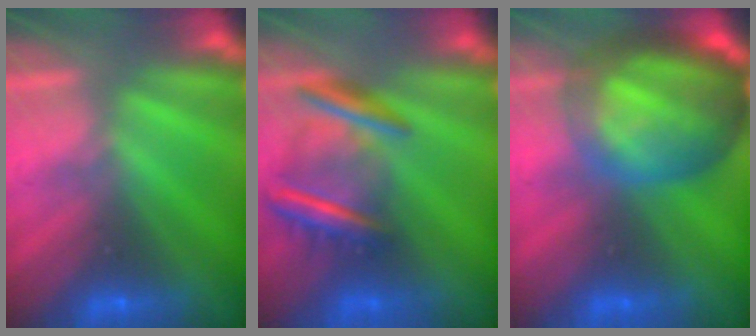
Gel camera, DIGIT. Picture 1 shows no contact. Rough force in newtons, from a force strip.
{"total": 10.8}
{"total": 7.2}